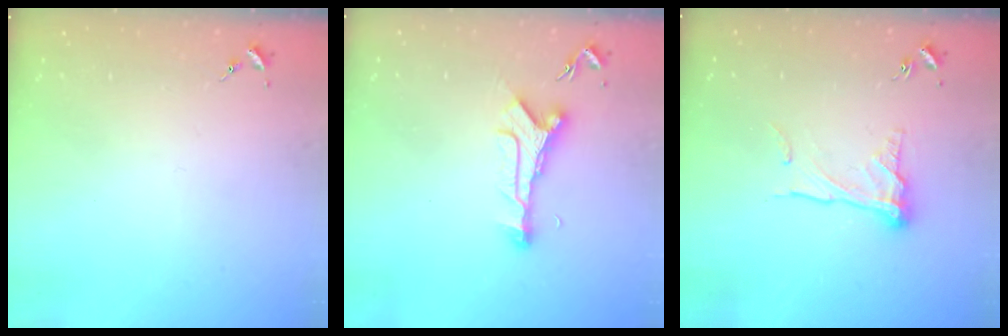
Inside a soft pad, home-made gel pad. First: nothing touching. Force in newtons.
{"total": 9.9, "press": 9.9, "slide": 0.2}
{"total": 11.5, "press": 11.4, "slide": 1.1}